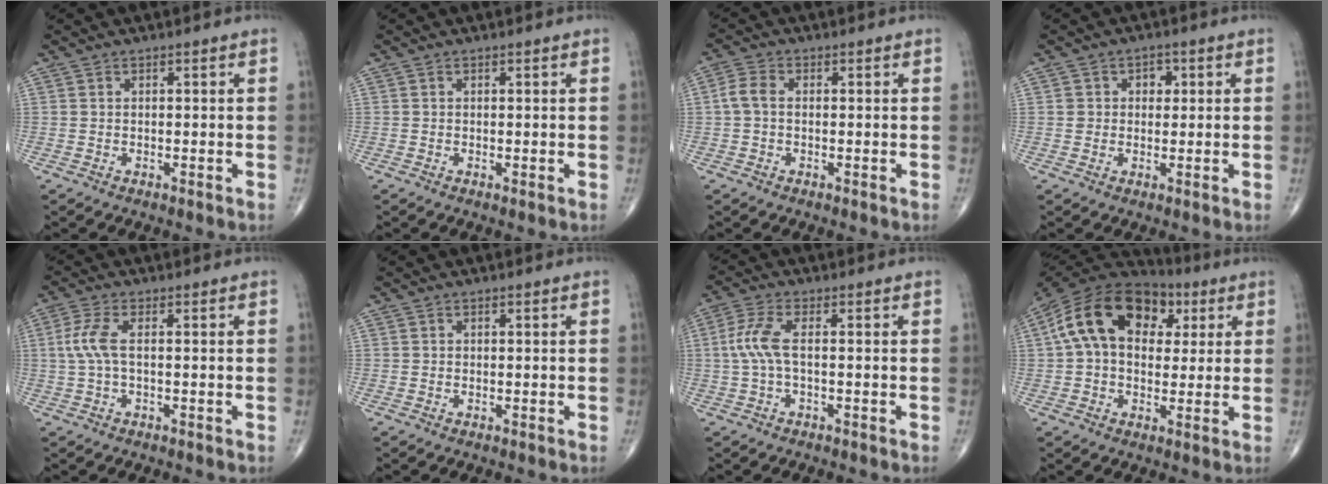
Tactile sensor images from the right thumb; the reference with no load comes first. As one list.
[{"total": 0.0}, {"total": 3.5, "force": [-0.1, 2.3, 2.6], "torque": [-0.056, 0.009, -0.008]}, {"total": 3.2, "force": [0.8, 2.8, 1.5], "torque": [0.003, 0.003, 0.007]}, {"total": 4.7, "force": [0.3, 1.6, 4.4], "torque": [-0.123, 0.009, 0.001]}, {"total": 0.0}, {"total": 5.5, "force": [-0.1, 1.8, 5.2], "torque": [-0.139, 0.012, -0.006]}, {"total": 19.0, "force": [5.0, 12.7, 13.2], "torque": [-0.218, 0.032, 0.076]}]